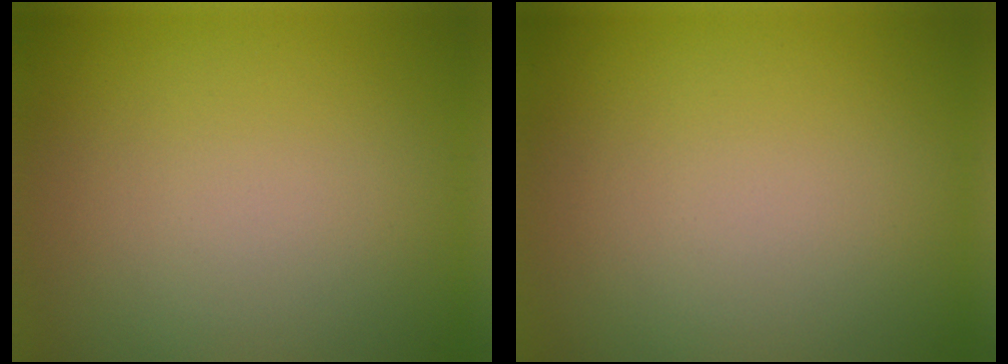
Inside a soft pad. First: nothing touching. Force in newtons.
{"total": 0.0}